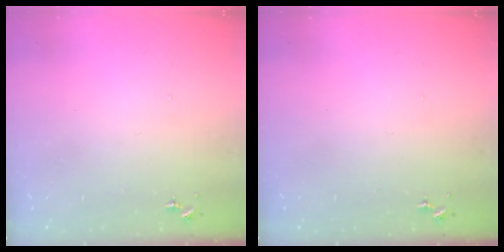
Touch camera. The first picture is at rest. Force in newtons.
{"total": 1.3, "press": 1.0, "slide": 0.9}